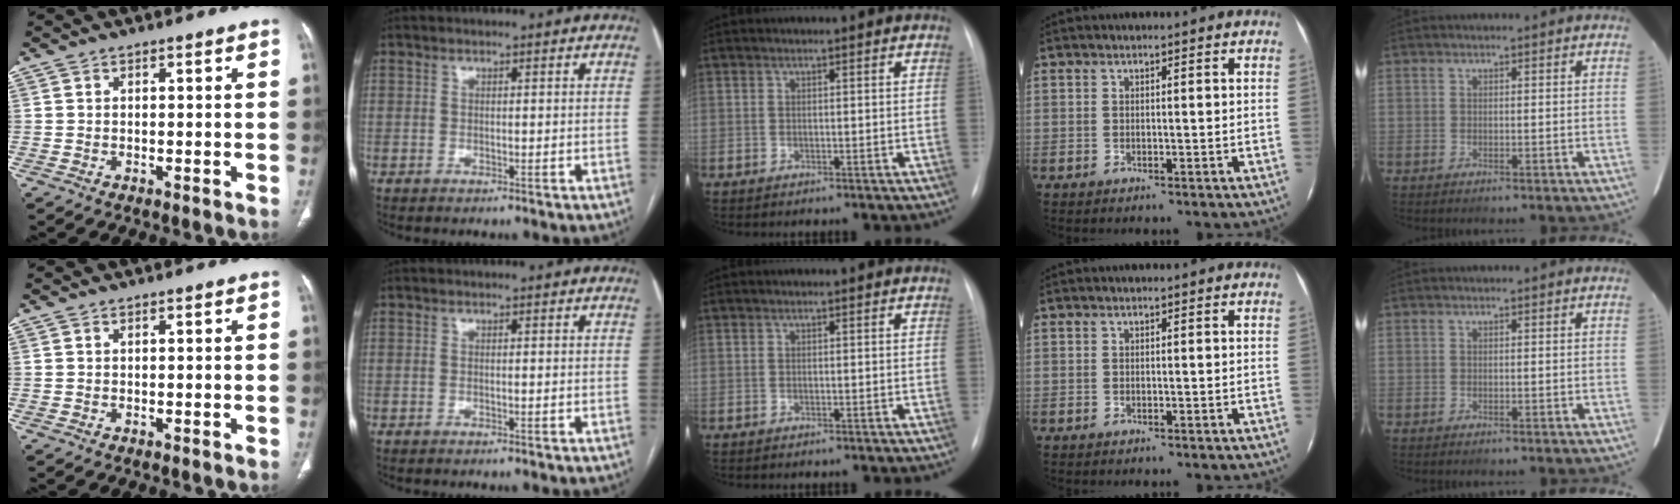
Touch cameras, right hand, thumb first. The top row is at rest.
{}